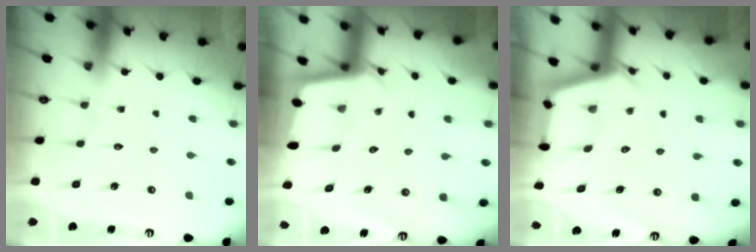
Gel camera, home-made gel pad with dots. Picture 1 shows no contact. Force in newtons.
{"total": 2.4, "press": 2.4, "slide": 0.1}
{"total": 2.8, "press": 2.8, "slide": 0.3}